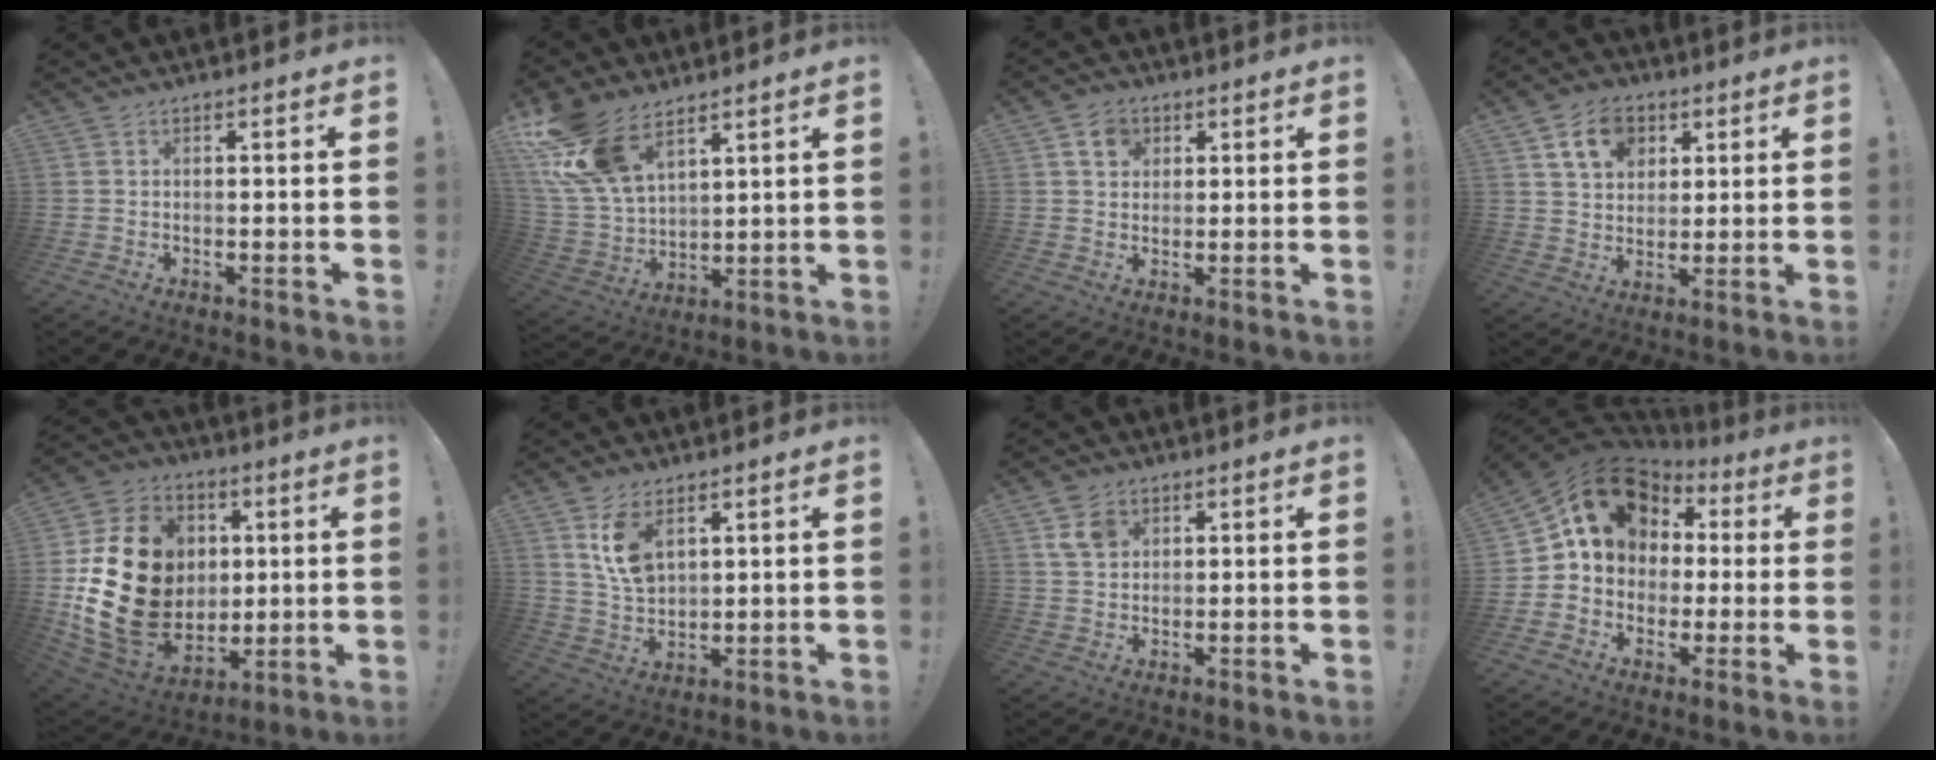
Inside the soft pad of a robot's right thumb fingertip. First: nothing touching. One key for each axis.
{"total": 17.3, "fx": 10.8, "fy": 9.3, "fz": 9.7, "tx": -0.206, "ty": -0.056, "tz": 0.208}
{"total": 5.9, "fx": 2.7, "fy": 4.7, "fz": 2.3, "tx": -0.028, "ty": -0.004, "tz": 0.049}
{"total": 11.1, "fx": 5.0, "fy": 8.6, "fz": 5.0, "tx": -0.068, "ty": -0.013, "tz": 0.095}
{"total": 24.9, "fx": 1.1, "fy": 19.3, "fz": 15.7, "tx": -0.295, "ty": -0.005, "tz": 0.054}
{"total": 9.7, "fx": 5.1, "fy": 5.8, "fz": 5.9, "tx": -0.102, "ty": -0.014, "tz": 0.099}
{"total": 6.4, "fx": 3.1, "fy": 4.8, "fz": 2.9, "tx": -0.048, "ty": -0.003, "tz": 0.063}
{"total": 17.8, "fx": 6.5, "fy": 14.1, "fz": 8.9, "tx": -0.130, "ty": -0.025, "tz": 0.134}